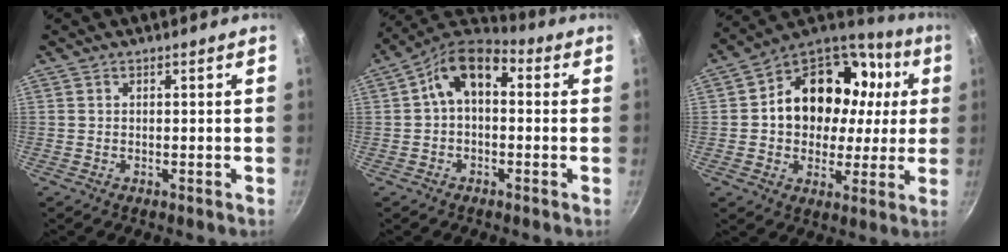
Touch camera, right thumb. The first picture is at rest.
{"total": 10.7, "force": [1.4, 6.7, 8.2], "torque": [-0.127, 0.033, 0.005]}
{"total": 21.9, "force": [3.2, 17.2, 13.1], "torque": [-0.187, 0.035, 0.052]}